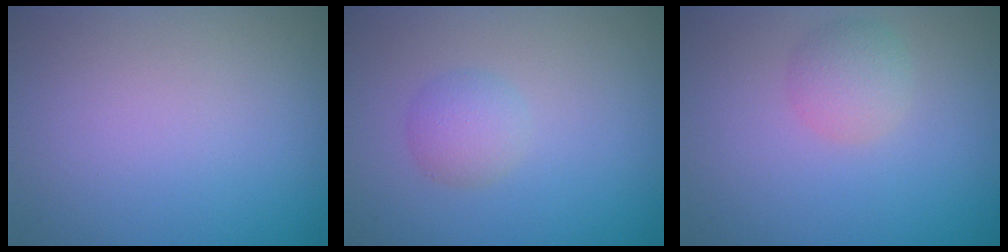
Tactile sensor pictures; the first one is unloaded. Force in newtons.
{"total": 2.0, "press": 2.0, "slide": 0.1}
{"total": 2.3, "press": 2.3, "slide": 0.2}